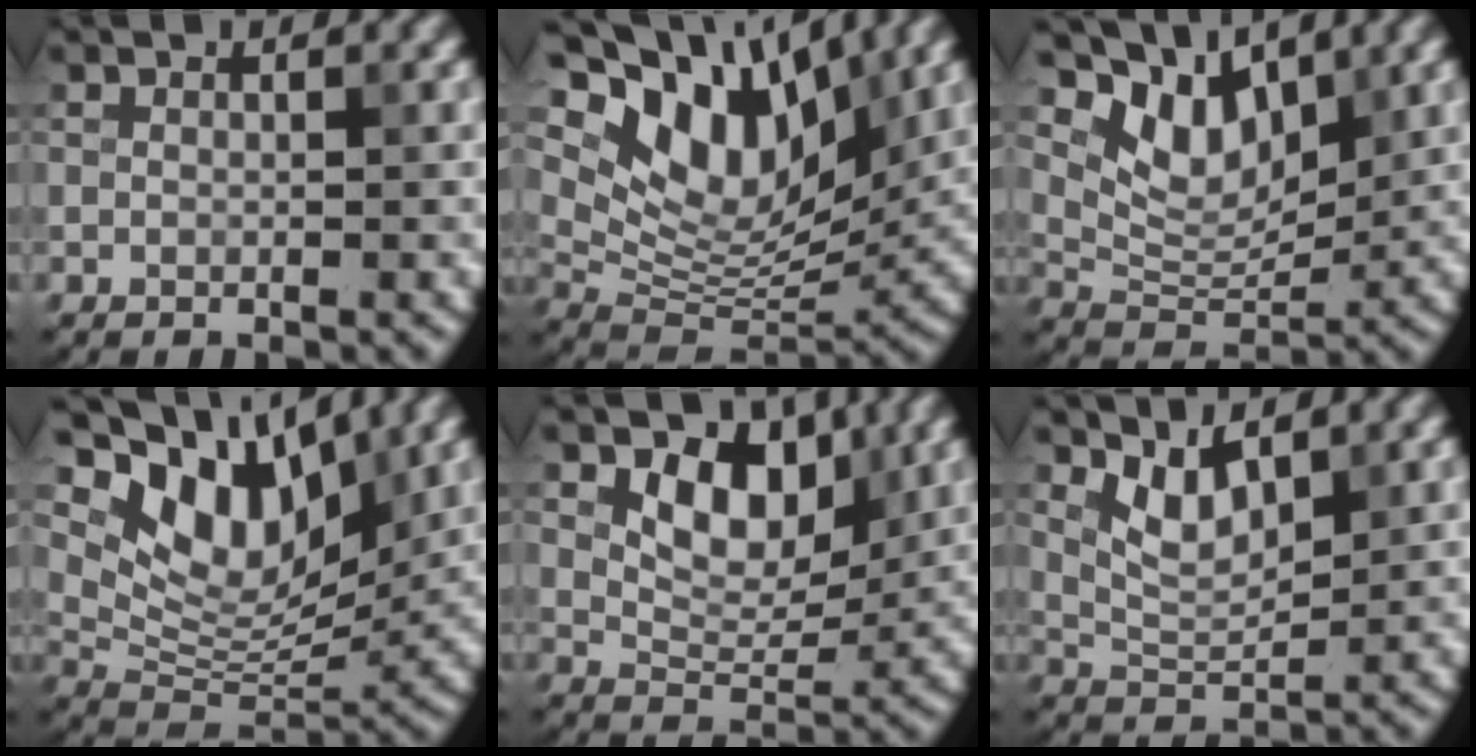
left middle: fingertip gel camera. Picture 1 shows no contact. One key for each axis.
{"total": 11.7, "fx": 6.1, "fy": 6.2, "fz": 7.9, "tx": -0.141, "ty": 0.005, "tz": 0.111}
{"total": 6.4, "fx": 4.3, "fy": 3.2, "fz": 3.5, "tx": -0.069, "ty": -0.006, "tz": 0.074}
{"total": 9.8, "fx": 5.3, "fy": 5.2, "fz": 6.3, "tx": -0.111, "ty": -0.002, "tz": 0.094}
{"total": 5.6, "fx": 2.3, "fy": 3.4, "fz": 3.7, "tx": -0.058, "ty": -0.008, "tz": 0.032}
{"total": 3.3, "fx": 1.9, "fy": 1.4, "fz": 2.3, "tx": -0.047, "ty": -0.007, "tz": 0.043}